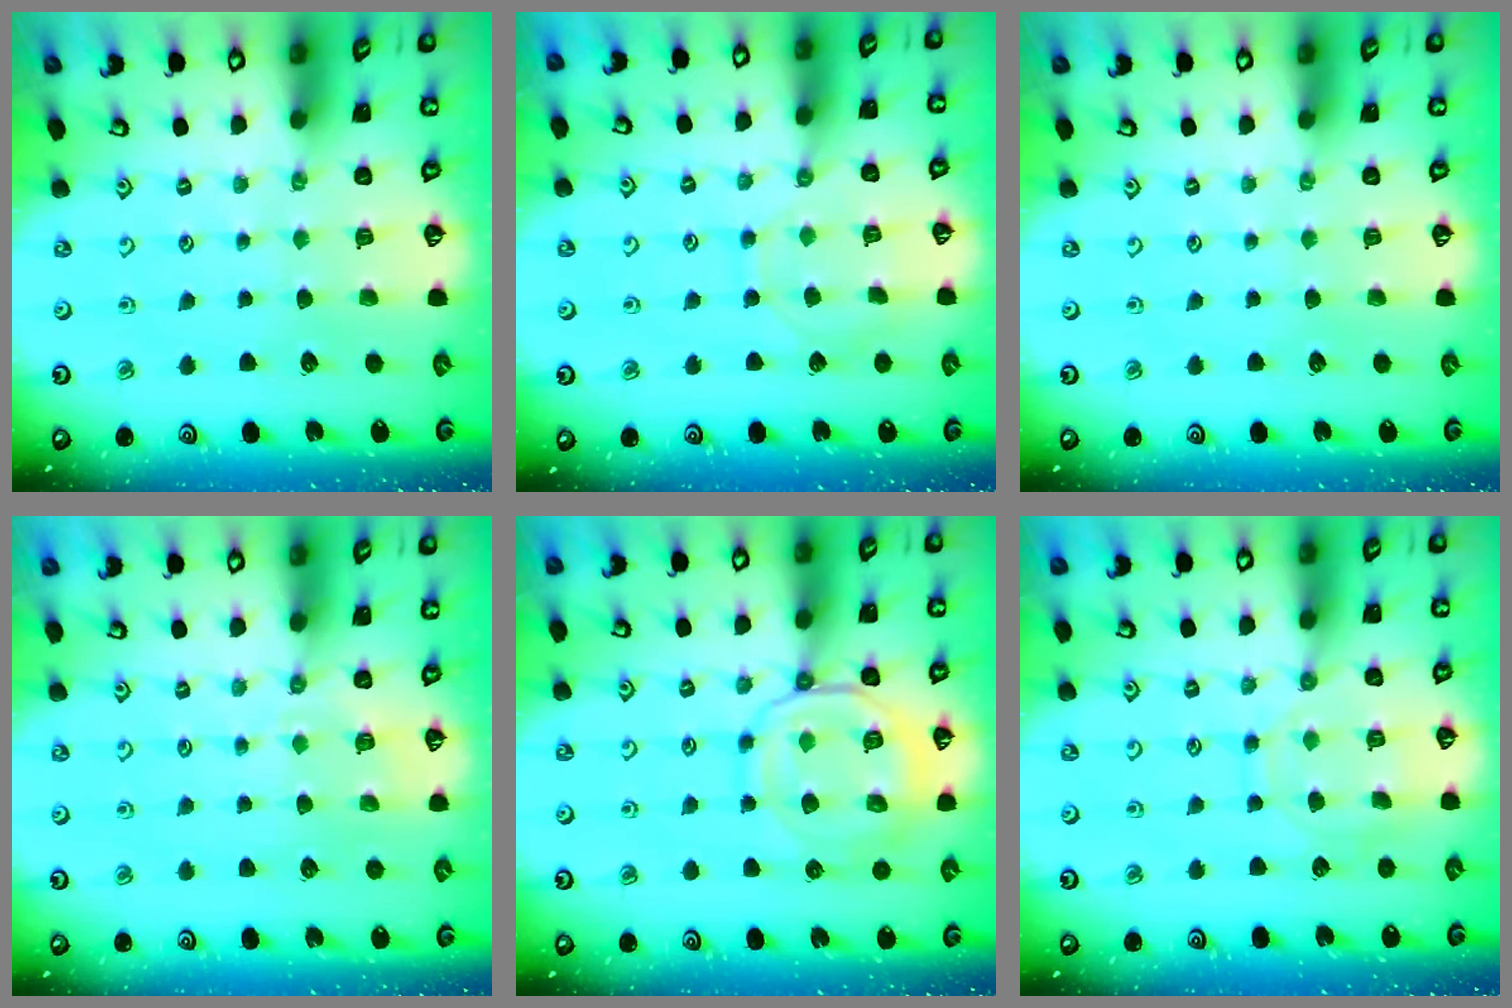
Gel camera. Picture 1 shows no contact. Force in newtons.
{"total": 8.4, "press": 8.3, "slide": 1.0}
{"total": 0.0}
{"total": 4.1, "press": 3.9, "slide": 1.2}
{"total": 12.8, "press": 12.7, "slide": 1.6}
{"total": 11.0, "press": 11.0, "slide": 0.8}